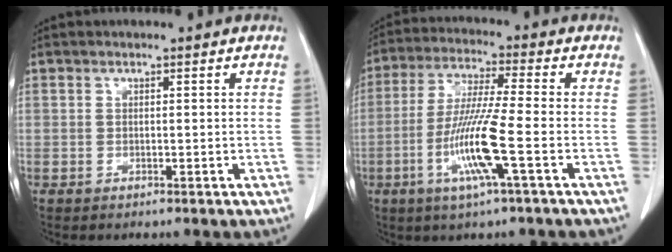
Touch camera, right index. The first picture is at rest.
{"total": 10.8, "force": [-3.5, -0.5, 10.3], "torque": [-0.208, -0.014, -0.072]}